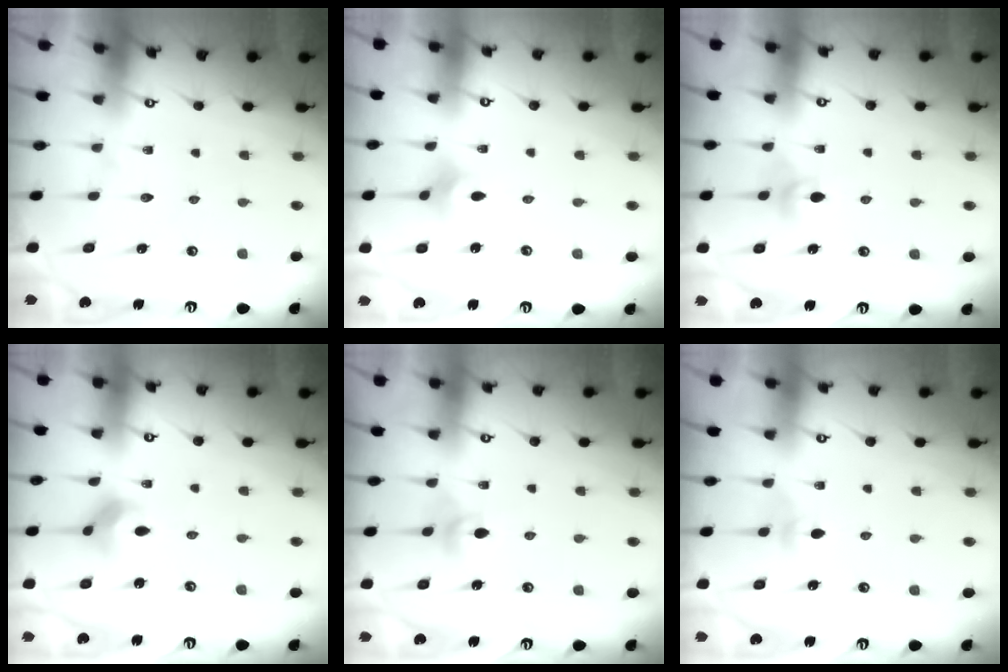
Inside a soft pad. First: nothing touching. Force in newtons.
{"total": 2.7, "press": 2.6, "slide": 0.7}
{"total": 3.5, "press": 3.4, "slide": 0.8}
{"total": 3.9, "press": 3.8, "slide": 0.6}
{"total": 3.5, "press": 3.4, "slide": 0.8}
{"total": 3.0, "press": 2.9, "slide": 0.8}